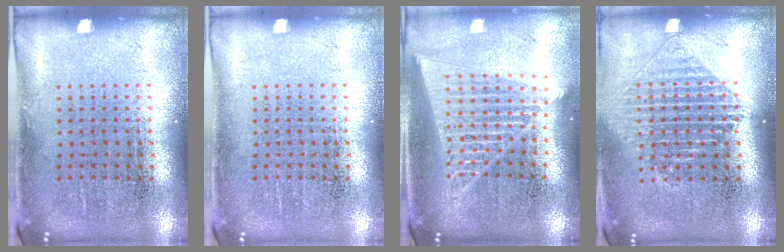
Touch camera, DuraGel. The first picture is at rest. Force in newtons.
{"total": 0.0}
{"total": 1.8, "press": 1.6, "slide": 0.9}
{"total": 1.2, "press": 1.1, "slide": 0.5}